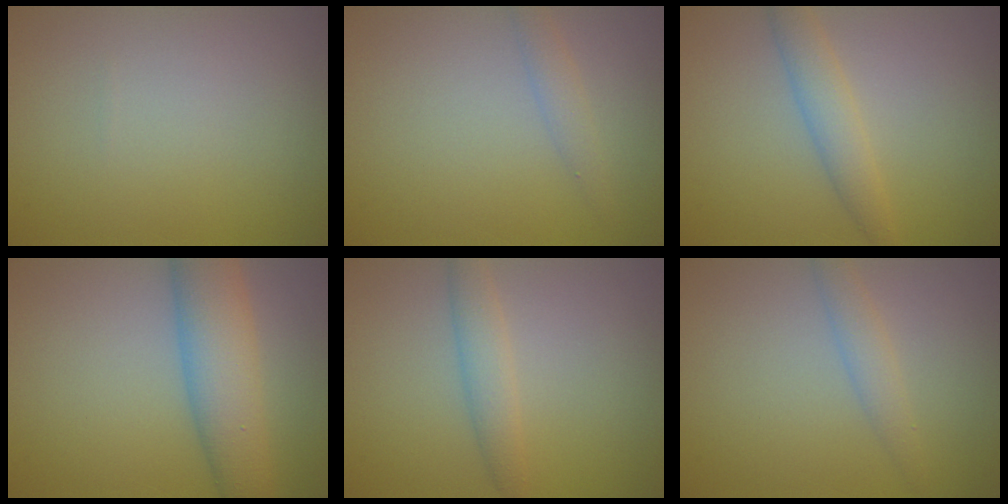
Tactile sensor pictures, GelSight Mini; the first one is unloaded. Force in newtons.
{"total": 1.4, "press": 1.4, "slide": 0.0}
{"total": 2.7, "press": 2.7, "slide": 0.1}
{"total": 6.6, "press": 6.6, "slide": 0.1}
{"total": 2.3, "press": 2.3, "slide": 0.1}
{"total": 1.8, "press": 1.8, "slide": 0.0}